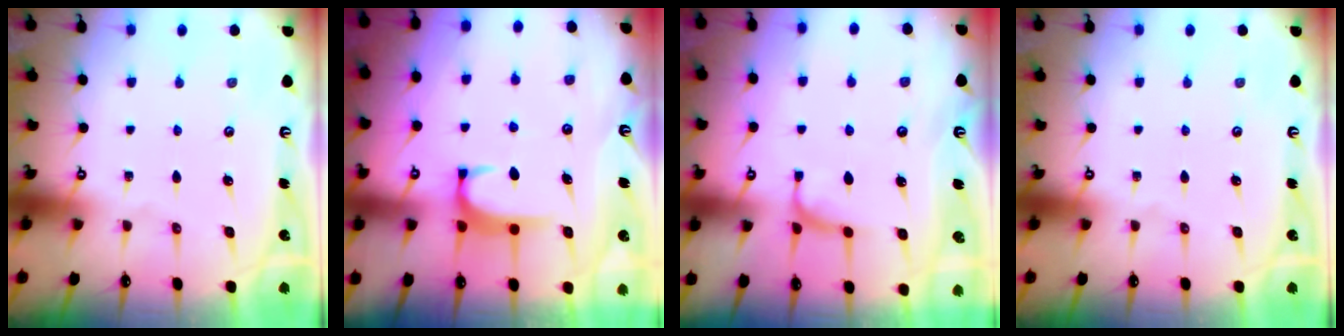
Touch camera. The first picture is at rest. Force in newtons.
{"total": 1.8, "press": 1.7, "slide": 0.5}
{"total": 0.9, "press": 0.4, "slide": 0.8}
{"total": 0.0}